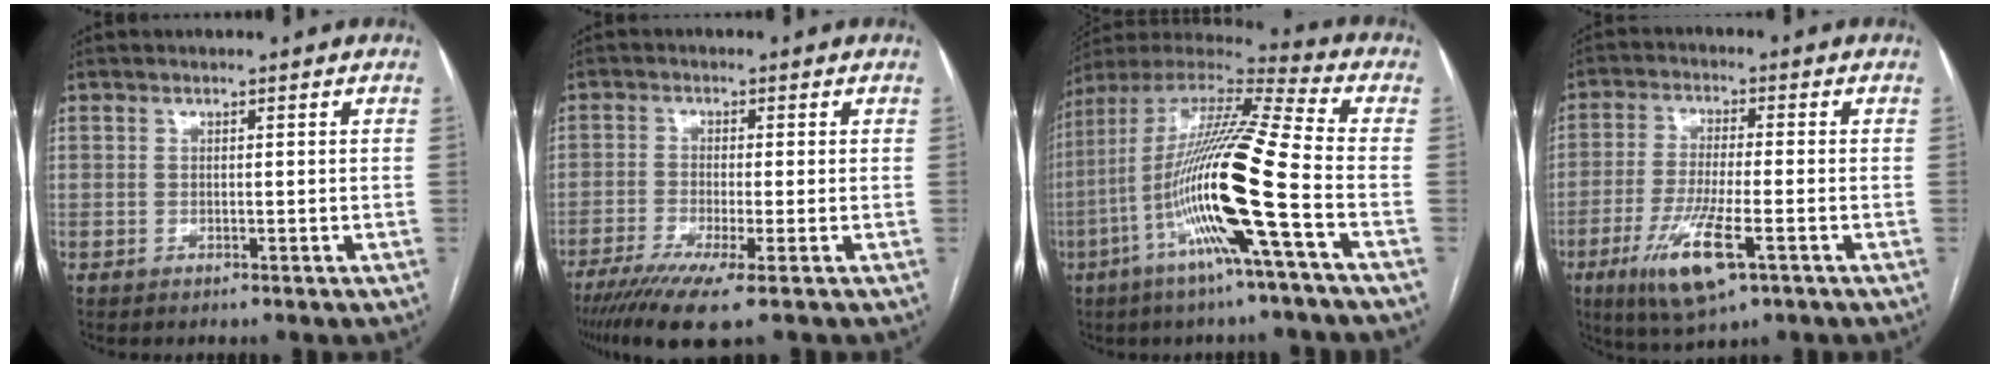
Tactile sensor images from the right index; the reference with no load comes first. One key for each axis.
{"total": 8.6, "fx": -5.6, "fy": 0.1, "fz": 6.5, "tx": -0.108, "ty": -0.023, "tz": -0.096}
{"total": 19.8, "fx": -6.0, "fy": -0.6, "fz": 18.9, "tx": -0.375, "ty": -0.009, "tz": -0.124}
{"total": 10.6, "fx": -4.7, "fy": 1.8, "fz": 9.4, "tx": -0.191, "ty": -0.024, "tz": -0.077}